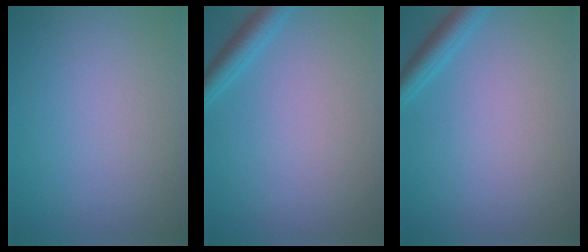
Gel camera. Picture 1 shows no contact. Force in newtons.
{"total": 2.3, "press": 2.3, "slide": 0.1}
{"total": 2.3, "press": 2.3, "slide": 0.1}